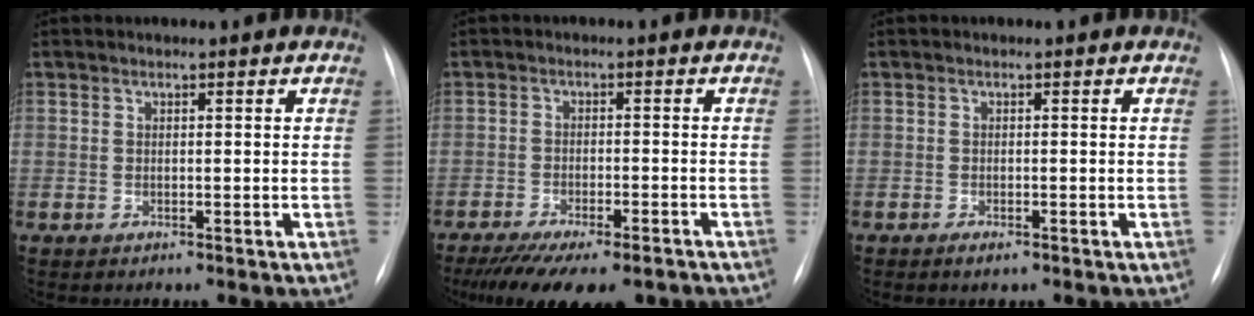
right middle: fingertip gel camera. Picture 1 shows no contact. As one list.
[{"total": 14.4, "force": [-11.2, 4.3, 8.0], "torque": [-0.137, -0.020, -0.159]}, {"total": 0.9, "force": [-0.6, 0.4, 0.7], "torque": [-0.008, -0.001, -0.004]}]